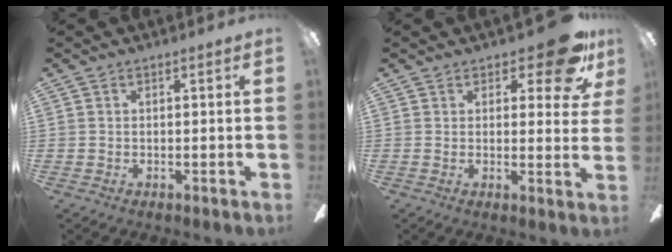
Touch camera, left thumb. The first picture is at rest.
{"total": 10.7, "force": [6.4, 4.4, 7.4], "torque": [-0.083, -0.036, 0.111]}